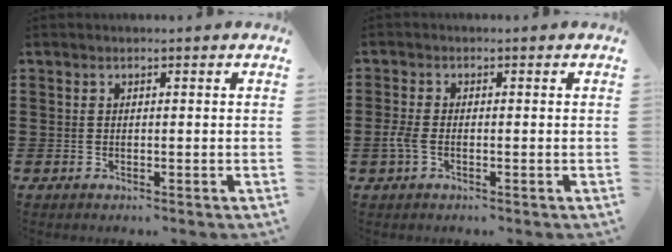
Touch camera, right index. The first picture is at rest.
{"total": 2.4, "force": [-1.0, 1.1, 1.9], "torque": [-0.050, -0.006, -0.022]}